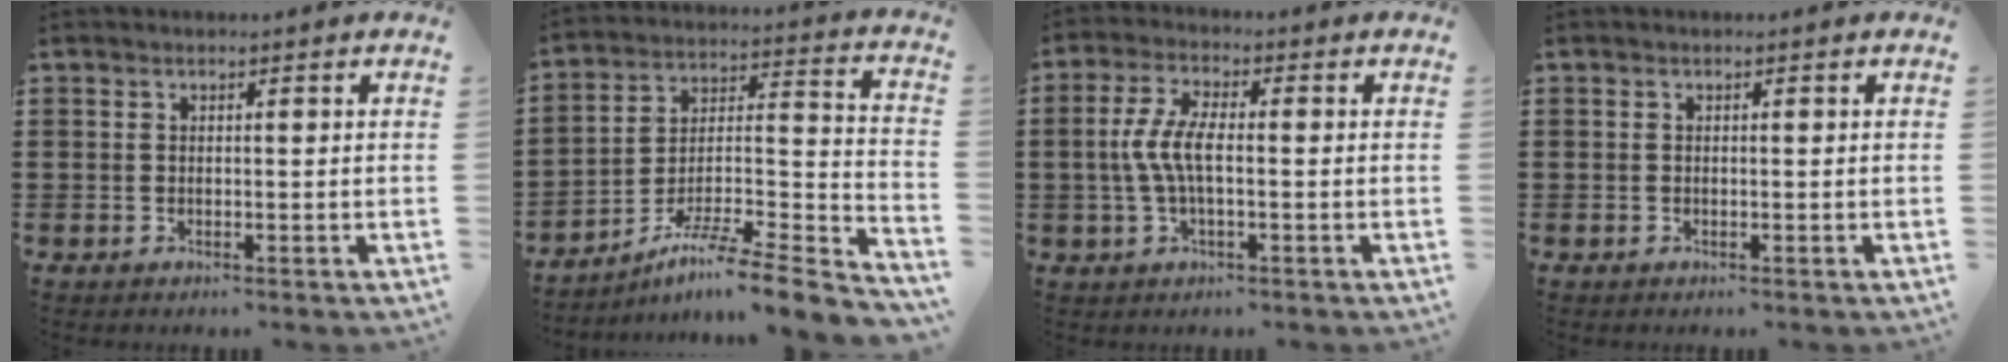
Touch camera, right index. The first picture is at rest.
{"total": 7.7, "force": [-6.1, 0.4, 4.8], "torque": [-0.080, -0.007, -0.123]}
{"total": 6.1, "force": [-0.6, 2.0, 5.7], "torque": [-0.137, -0.006, -0.023]}
{"total": 0.0}